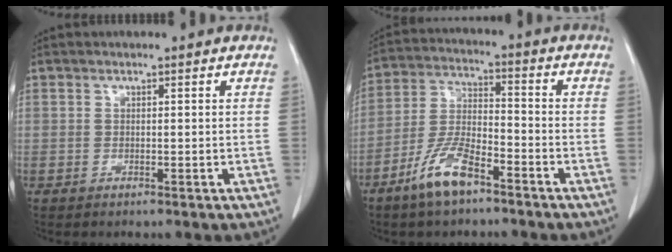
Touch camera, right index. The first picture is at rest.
{"total": 9.2, "force": [-6.1, 2.6, 6.4], "torque": [-0.142, -0.004, -0.118]}